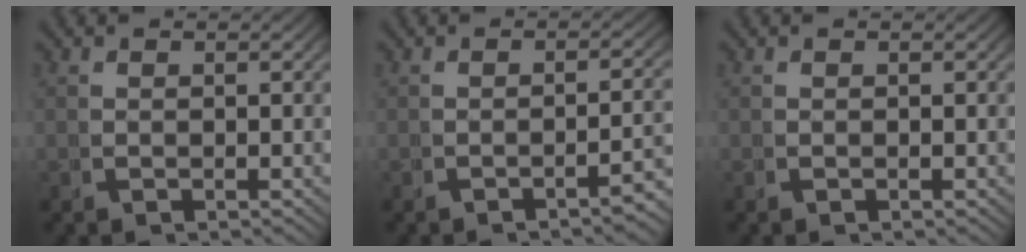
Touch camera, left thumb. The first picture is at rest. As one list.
[{"total": 3.1, "force": [-2.2, 0.3, 2.1], "torque": [-0.025, 0.004, -0.030]}, {"total": 0.0}]